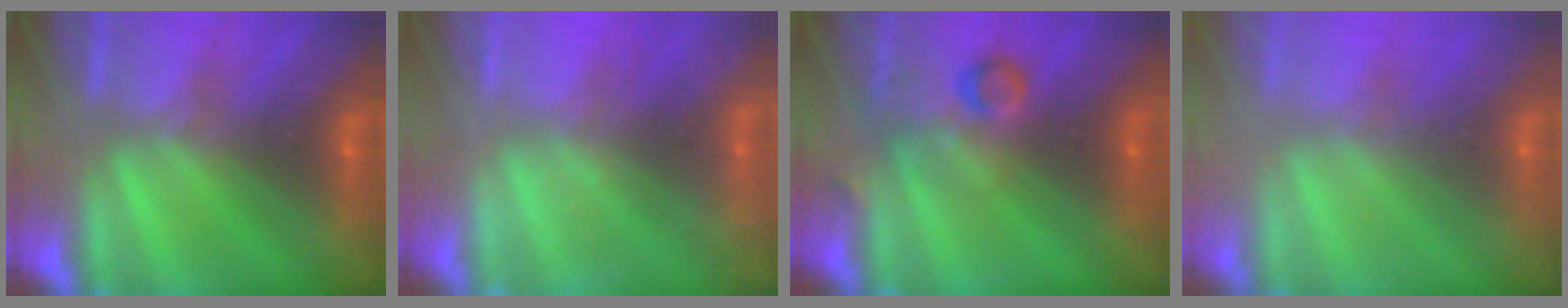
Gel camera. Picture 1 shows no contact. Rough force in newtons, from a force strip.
{"total": 2.3}
{"total": 2.9}
{"total": 2.8}